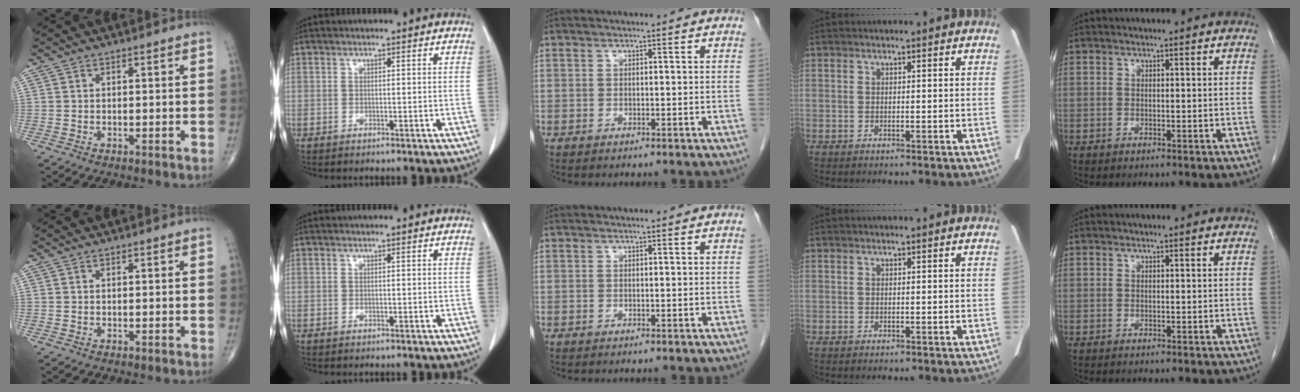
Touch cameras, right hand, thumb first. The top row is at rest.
{}